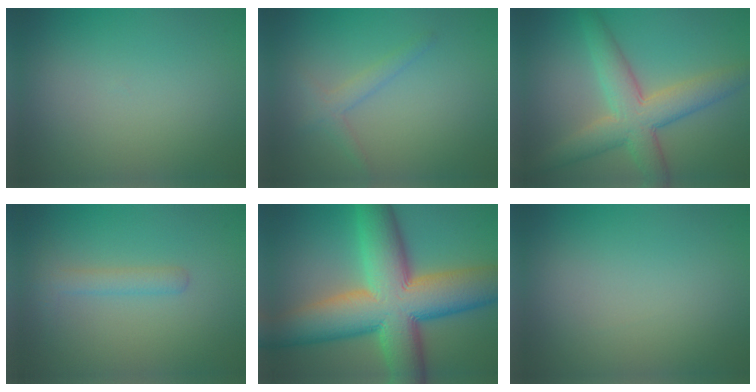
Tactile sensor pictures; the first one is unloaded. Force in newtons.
{"total": 1.6, "press": 1.6, "slide": 0.1}
{"total": 6.5, "press": 6.5, "slide": 0.4}
{"total": 1.7, "press": 1.7, "slide": 0.1}
{"total": 15.7, "press": 15.7, "slide": 0.4}
{"total": 0.0}